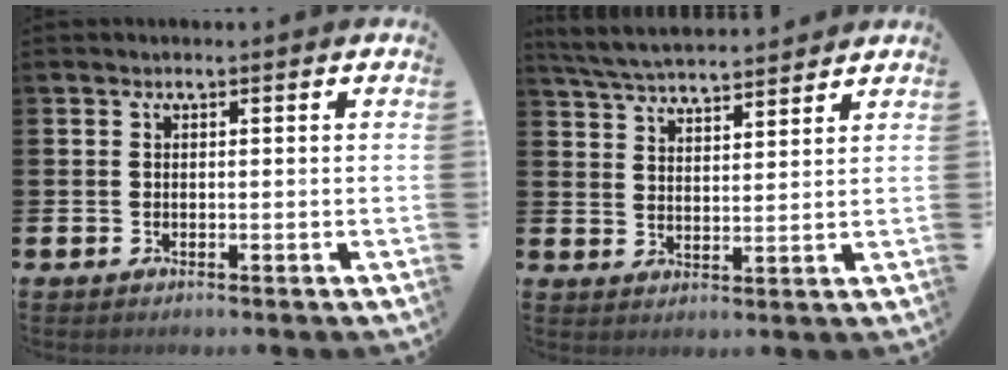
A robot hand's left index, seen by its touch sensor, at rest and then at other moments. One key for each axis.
{"total": 5.4, "fx": 5.3, "fy": 0.4, "fz": 0.8, "tx": -0.037, "ty": -0.029, "tz": 0.095}